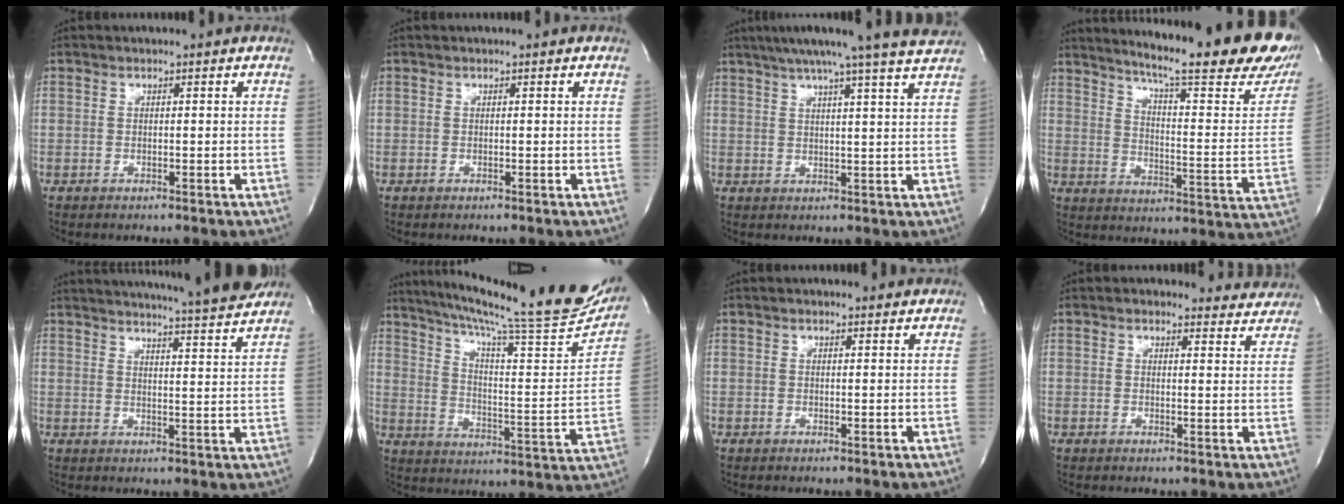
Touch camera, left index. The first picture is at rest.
{"total": 0.0}
{"total": 14.3, "force": [12.5, -1.7, 6.8], "torque": [-0.115, -0.010, 0.154]}
{"total": 29.0, "force": [23.7, 2.2, 16.5], "torque": [-0.230, -0.087, 0.295]}
{"total": 16.9, "force": [15.6, -0.7, 6.5], "torque": [-0.112, -0.034, 0.199]}
{"total": 26.6, "force": [23.2, 1.6, 12.7], "torque": [-0.203, -0.065, 0.309]}
{"total": 1.6, "force": [1.5, 0.5, 0.3], "torque": [-0.012, 0.006, 0.015]}
{"total": 5.7, "force": [5.4, 2.0, -0.4], "torque": [0.027, -0.012, 0.034]}